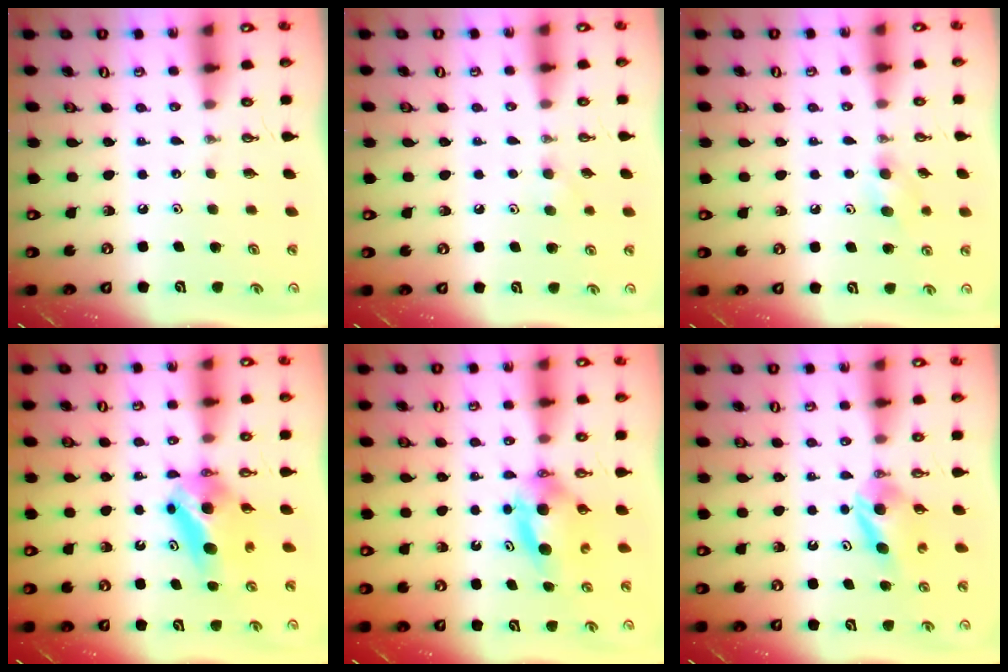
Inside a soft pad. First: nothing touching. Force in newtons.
{"total": 4.2, "press": 4.0, "slide": 1.2}
{"total": 5.7, "press": 5.7, "slide": 0.5}
{"total": 8.4, "press": 5.9, "slide": 5.9}
{"total": 6.4, "press": 6.1, "slide": 2.0}
{"total": 5.2, "press": 5.0, "slide": 1.2}